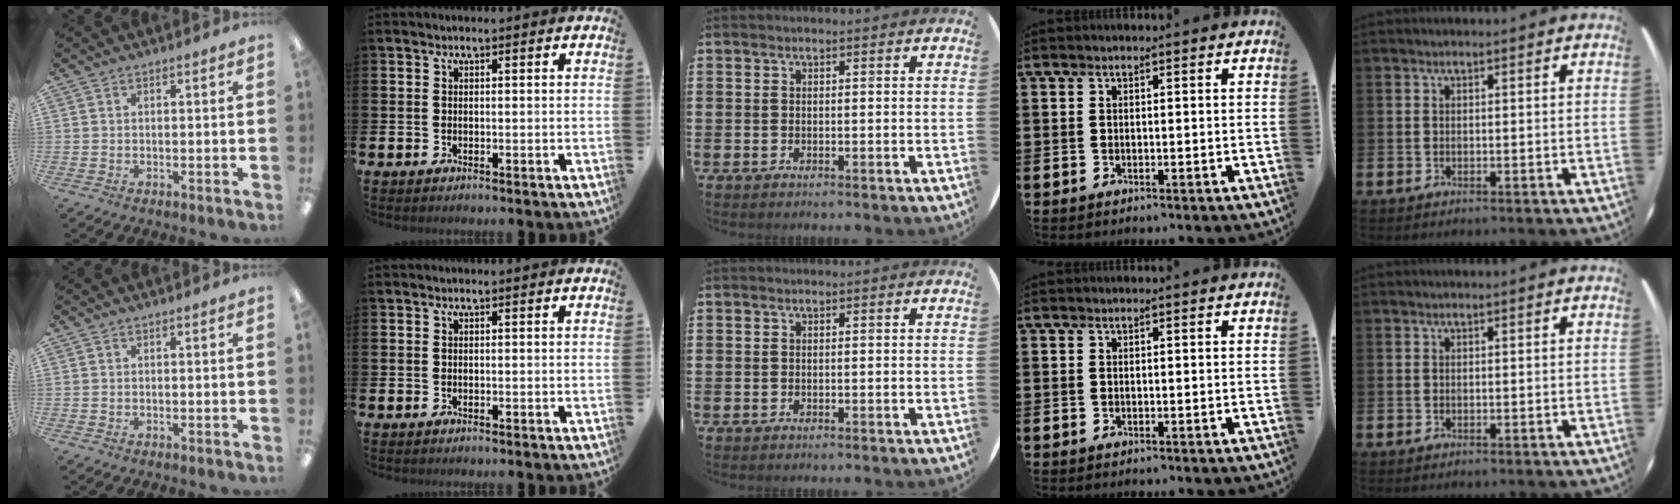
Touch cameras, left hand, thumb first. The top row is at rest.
{}